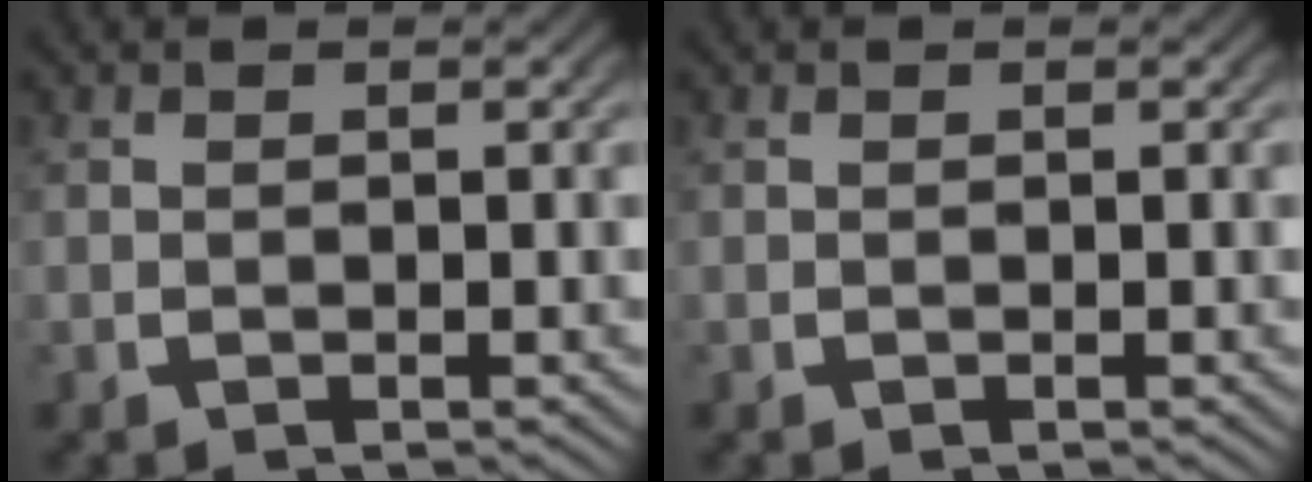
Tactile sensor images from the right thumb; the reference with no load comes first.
{"total": 0.0}